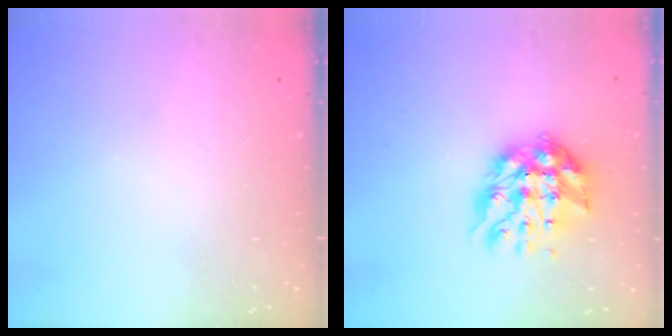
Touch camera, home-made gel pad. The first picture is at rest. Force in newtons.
{"total": 12.5, "press": 12.5, "slide": 1.2}